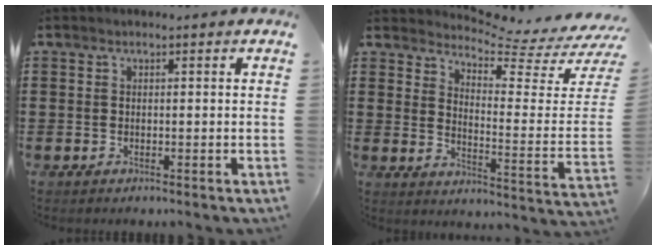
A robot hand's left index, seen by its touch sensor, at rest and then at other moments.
{"total": 4.9, "force": [4.4, 0.2, 2.2], "torque": [-0.045, -0.055, 0.063]}